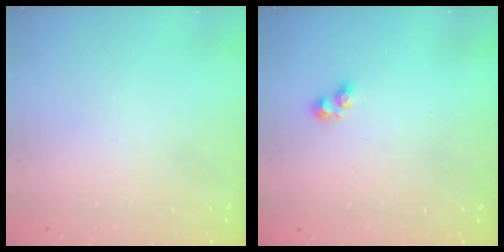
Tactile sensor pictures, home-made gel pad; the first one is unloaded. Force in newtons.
{"total": 2.4, "press": 2.3, "slide": 0.4}